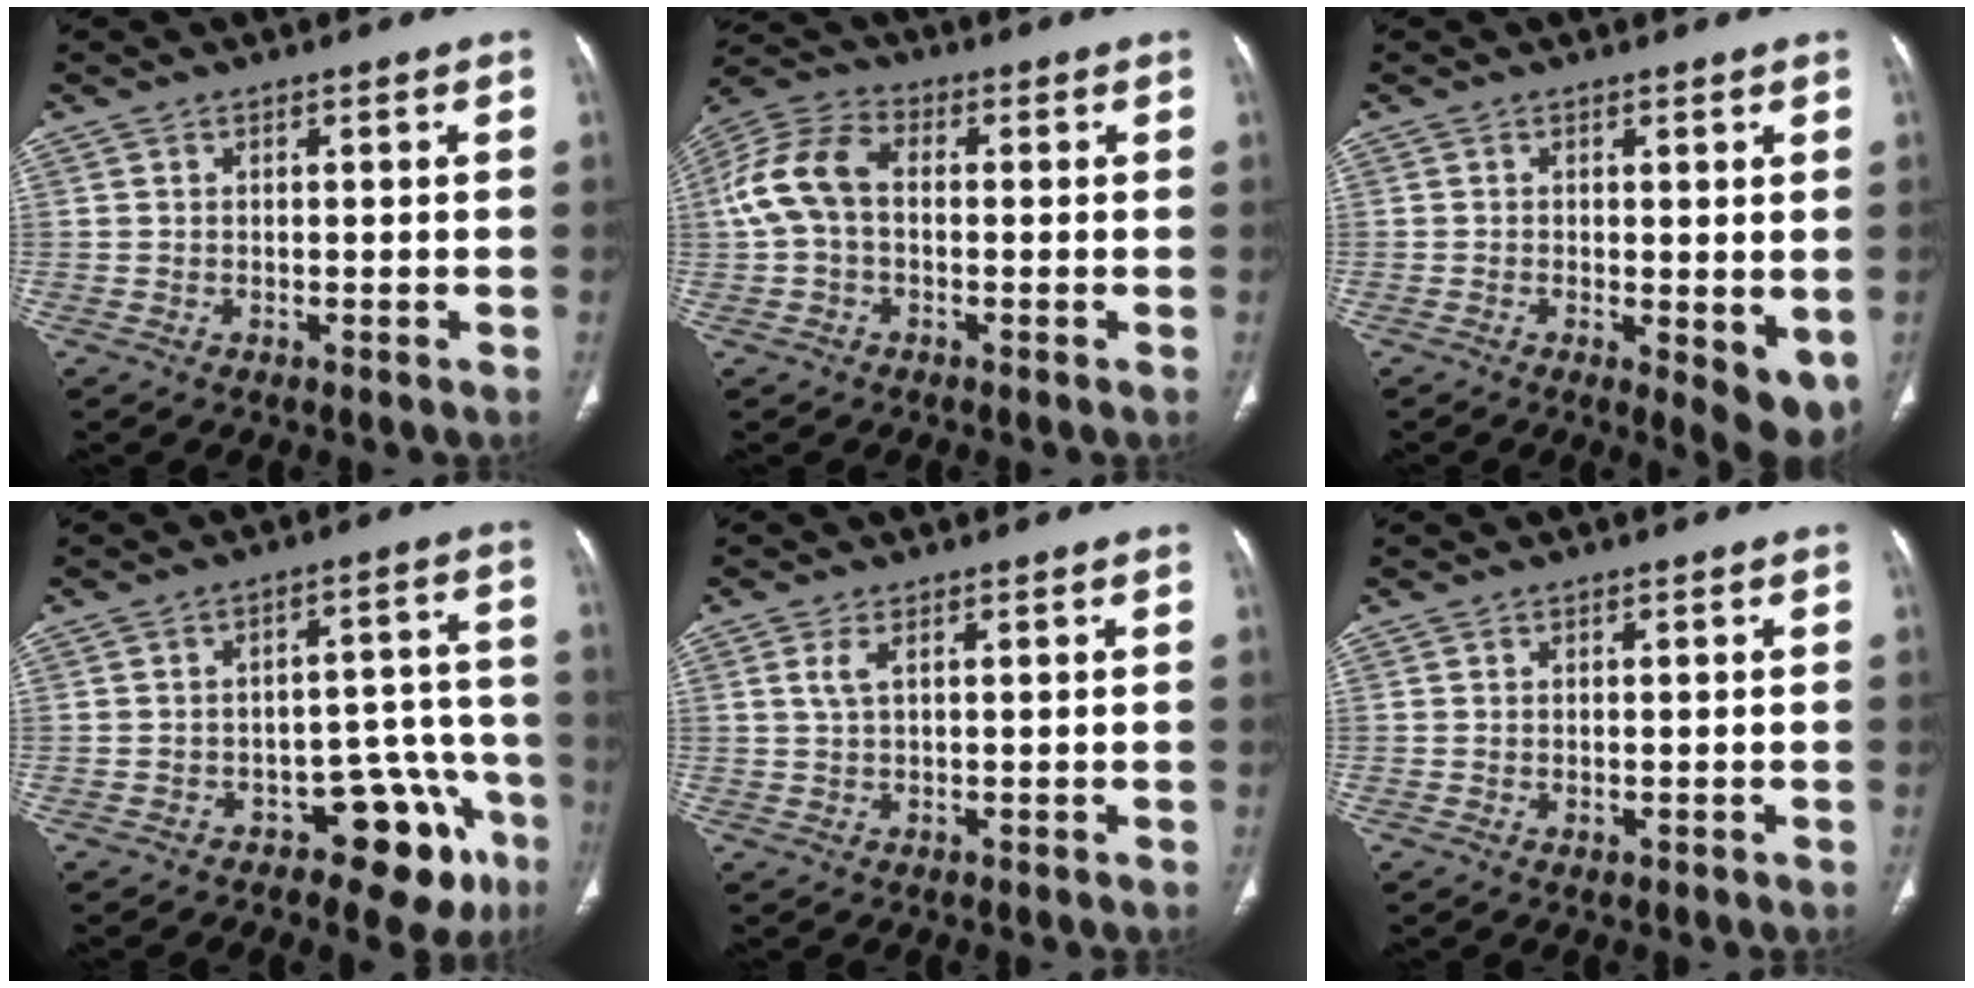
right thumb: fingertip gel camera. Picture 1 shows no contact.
{"total": 9.9, "force": [0.0, 6.5, 7.5], "torque": [-0.159, 0.031, -0.009]}
{"total": 7.0, "force": [-1.1, 2.7, 6.4], "torque": [-0.080, -0.019, -0.012]}
{"total": 11.9, "force": [-6.9, 6.2, 7.5], "torque": [-0.041, 0.073, -0.087]}
{"total": 2.1, "force": [0.8, 0.7, 1.8], "torque": [-0.050, 0.006, 0.022]}
{"total": 0.7, "force": [-0.1, 0.3, 0.6], "torque": [-0.013, -0.003, 0.000]}